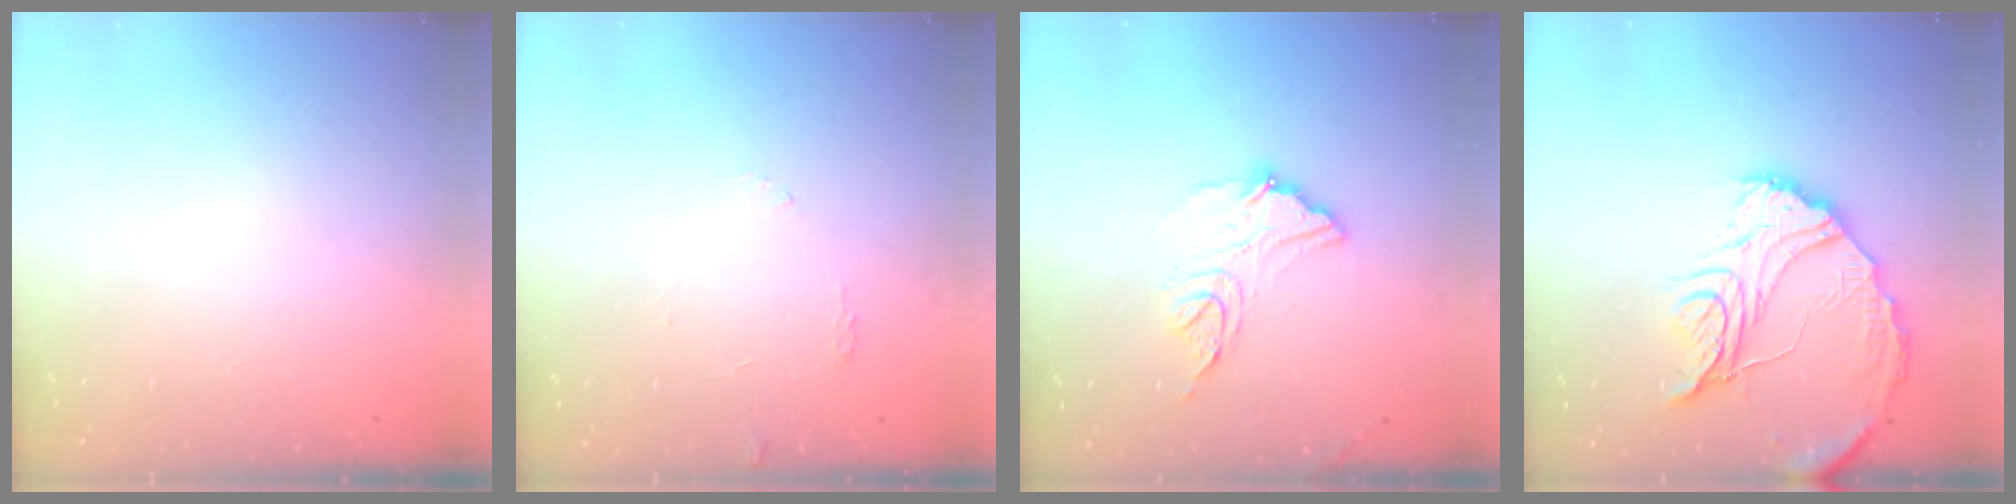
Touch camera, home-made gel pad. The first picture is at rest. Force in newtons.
{"total": 6.6, "press": 6.6, "slide": 0.5}
{"total": 12.2, "press": 12.2, "slide": 0.6}
{"total": 16.7, "press": 16.7, "slide": 1.3}